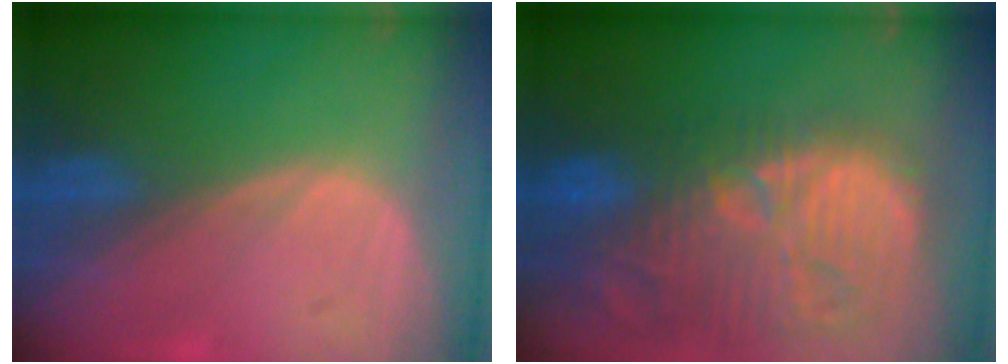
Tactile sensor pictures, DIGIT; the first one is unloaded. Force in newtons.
{"total": 15.3, "press": 13.2, "slide": 7.6}